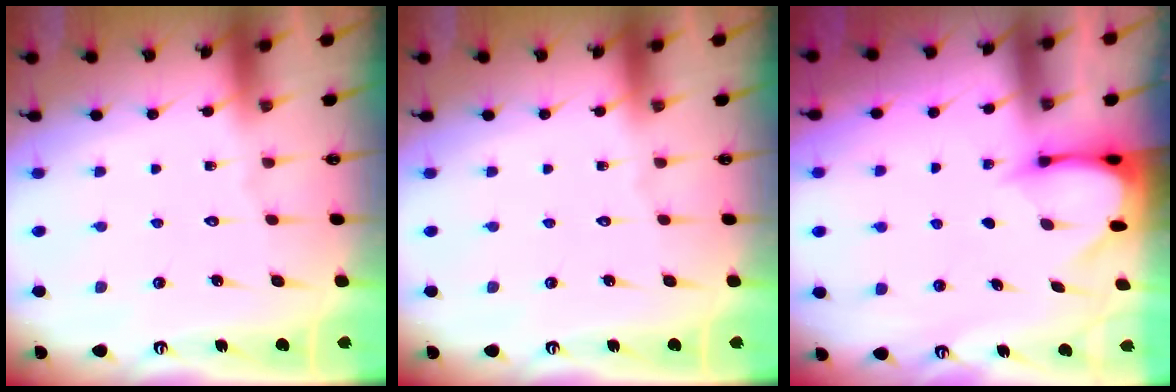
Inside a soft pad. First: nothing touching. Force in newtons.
{"total": 0.0}
{"total": 3.5, "press": 3.5, "slide": 0.3}